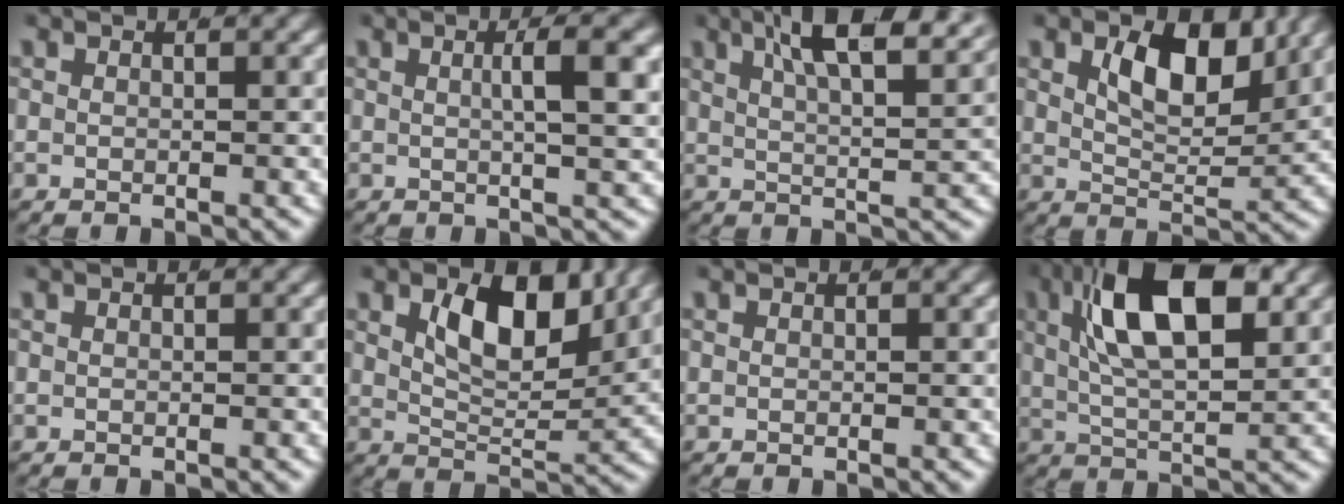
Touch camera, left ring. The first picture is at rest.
{"total": 3.4, "force": [0.7, -0.4, 3.3], "torque": [-0.044, 0.000, 0.015]}
{"total": 7.8, "force": [5.0, 1.5, 5.8], "torque": [-0.093, 0.005, 0.079]}
{"total": 5.7, "force": [2.9, 2.3, 4.4], "torque": [-0.071, -0.018, 0.056]}
{"total": 0.0}
{"total": 6.4, "force": [3.0, 2.7, 5.0], "torque": [-0.086, -0.020, 0.058]}
{"total": 0.0}
{"total": 9.2, "force": [3.0, 3.4, 8.0], "torque": [-0.145, -0.003, 0.056]}